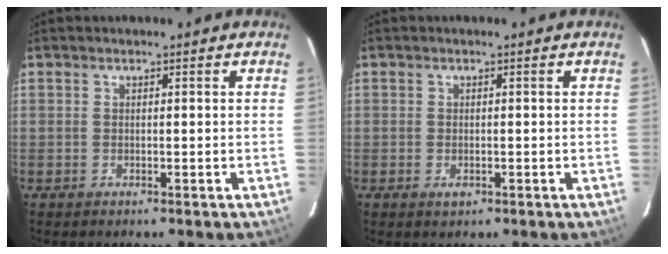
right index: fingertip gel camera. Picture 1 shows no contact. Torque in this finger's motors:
{"motor_torque": [0.06, -0.05, 0.05, 0.01]}